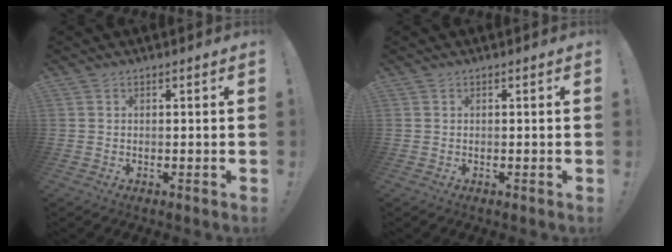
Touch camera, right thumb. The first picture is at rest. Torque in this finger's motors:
{"motor_torque": [0.00, 0.00, 0.01, 0.01, 0.00]}